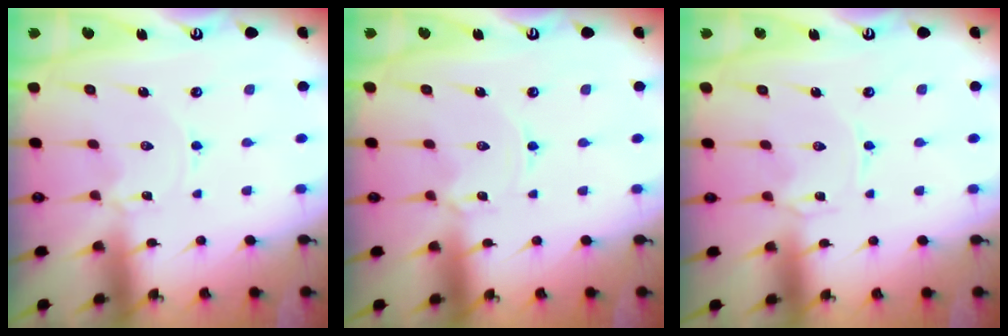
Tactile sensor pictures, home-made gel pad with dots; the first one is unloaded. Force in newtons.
{"total": 1.2, "press": 1.2, "slide": 0.2}
{"total": 0.7, "press": 0.6, "slide": 0.3}